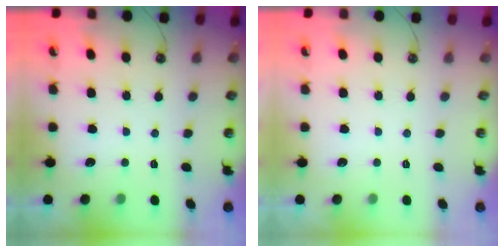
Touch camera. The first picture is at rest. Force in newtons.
{"total": 0.0}